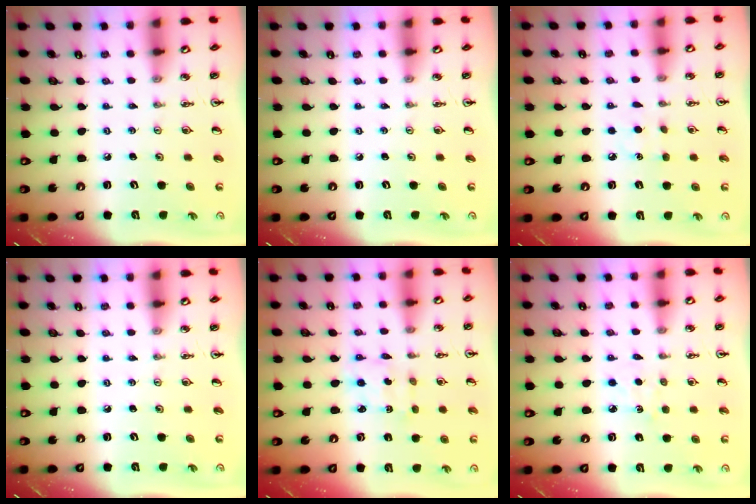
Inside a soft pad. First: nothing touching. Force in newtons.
{"total": 0.0}
{"total": 4.8, "press": 4.8, "slide": 0.5}
{"total": 0.0}
{"total": 2.2, "press": 2.1, "slide": 0.7}
{"total": 4.1, "press": 4.1, "slide": 0.4}